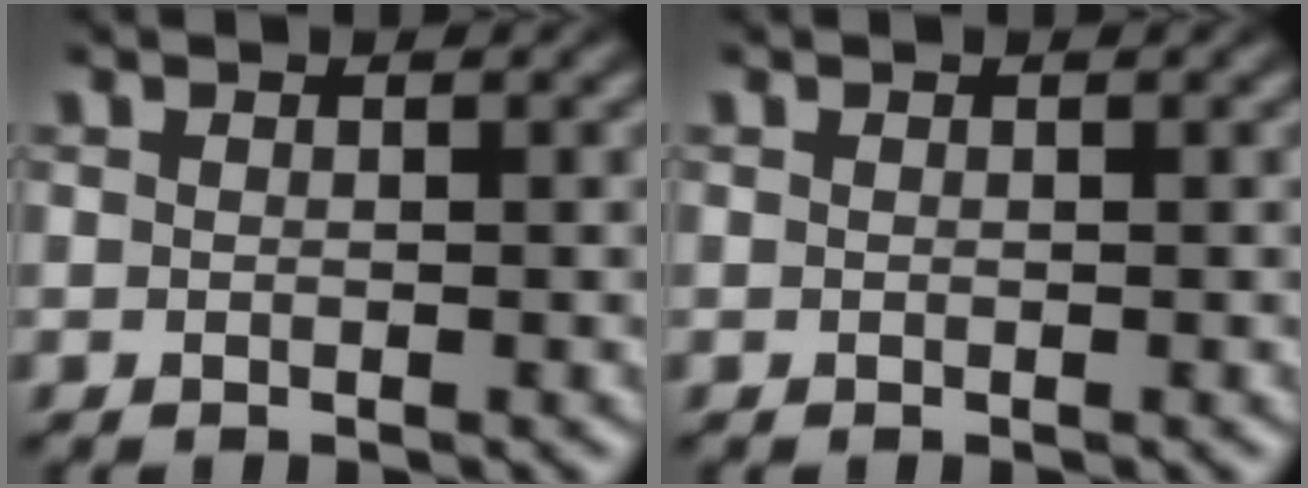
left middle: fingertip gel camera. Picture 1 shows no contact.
{"total": 0.0}